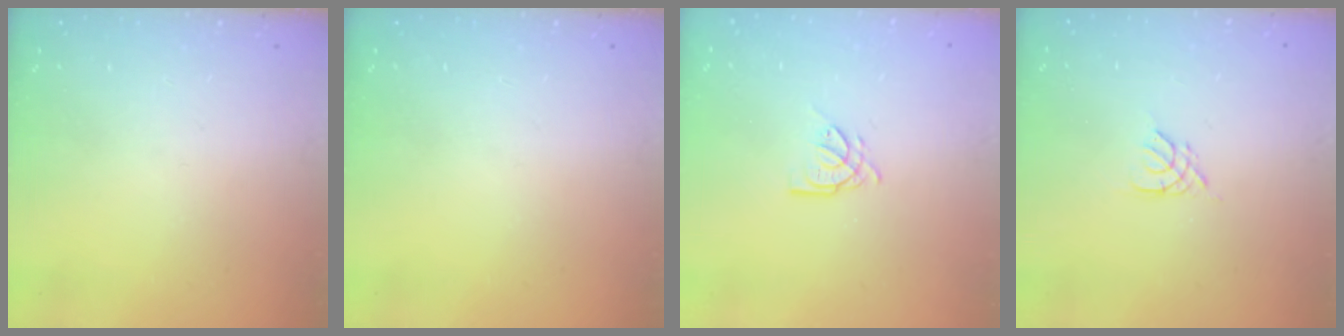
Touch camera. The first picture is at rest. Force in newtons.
{"total": 0.0}
{"total": 4.2, "press": 4.1, "slide": 0.4}
{"total": 2.7, "press": 2.7, "slide": 0.5}